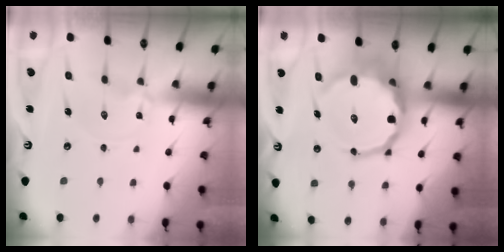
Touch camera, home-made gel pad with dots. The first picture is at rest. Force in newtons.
{"total": 17.0, "press": 16.4, "slide": 4.2}